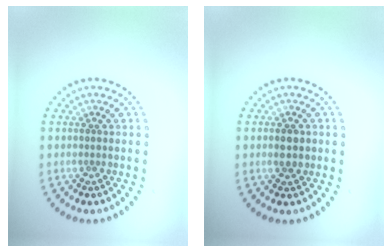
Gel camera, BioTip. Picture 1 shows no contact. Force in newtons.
{"total": 1.4, "press": 1.4, "slide": 0.1}